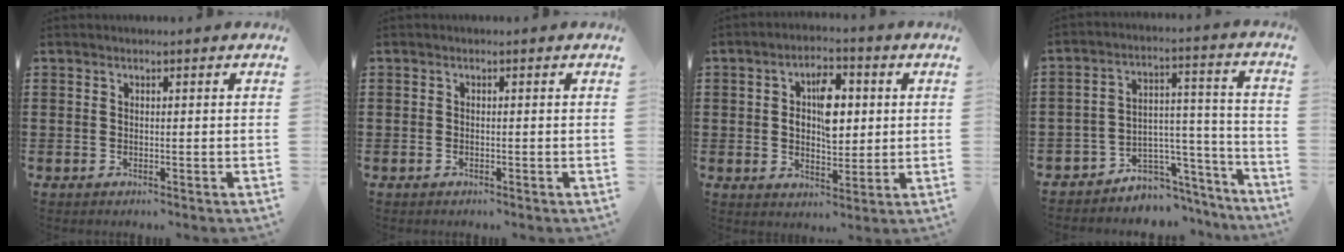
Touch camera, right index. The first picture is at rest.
{"total": 0.0}
{"total": 7.6, "force": [1.6, 3.6, 6.4], "torque": [-0.108, 0.003, 0.022]}
{"total": 4.4, "force": [-3.1, 3.1, 0.3], "torque": [-0.019, 0.001, -0.060]}